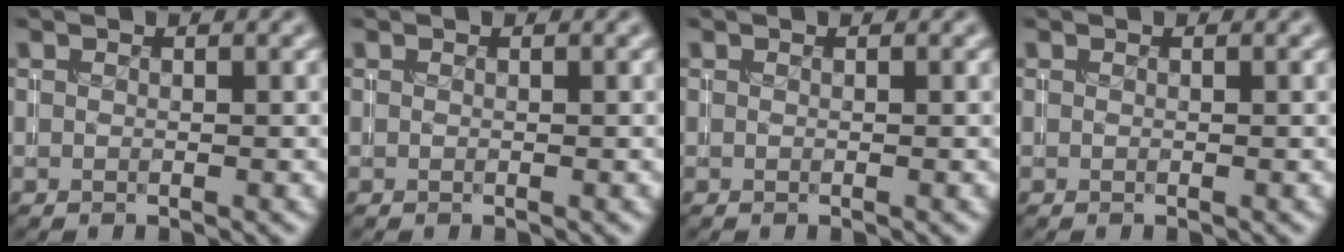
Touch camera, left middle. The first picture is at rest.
{"total": 0.0}
{"total": 0.0}
{"total": 0.0}